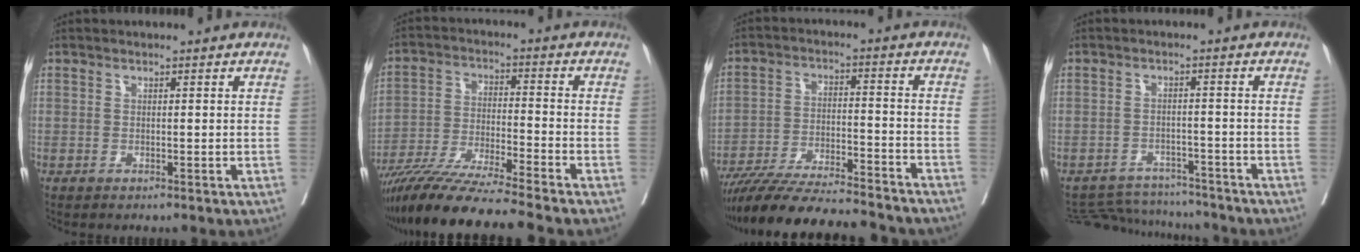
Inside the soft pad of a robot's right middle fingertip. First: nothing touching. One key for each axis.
{"total": 13.5, "fx": -11.6, "fy": -1.7, "fz": 6.6, "tx": -0.113, "ty": -0.031, "tz": -0.203}
{"total": 21.0, "fx": -18.8, "fy": 1.9, "fz": 9.0, "tx": -0.147, "ty": -0.027, "tz": -0.288}
{"total": 8.9, "fx": -8.8, "fy": 1.7, "fz": 0.2, "tx": -0.005, "ty": 0.007, "tz": -0.126}